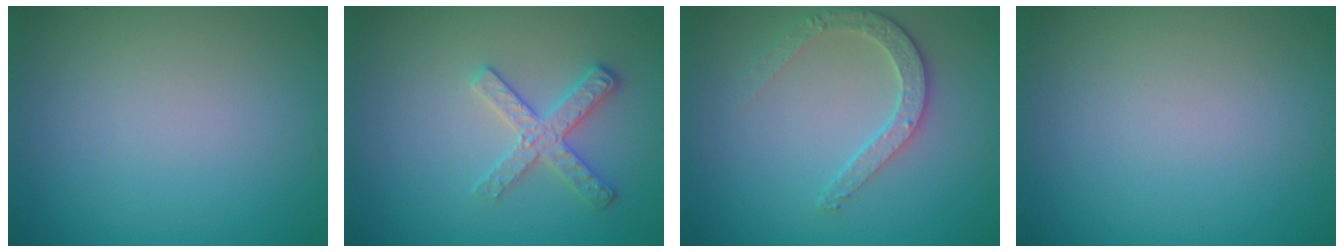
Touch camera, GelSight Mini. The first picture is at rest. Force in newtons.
{"total": 2.7, "press": 2.6, "slide": 0.5}
{"total": 2.8, "press": 2.5, "slide": 1.2}
{"total": 0.0}